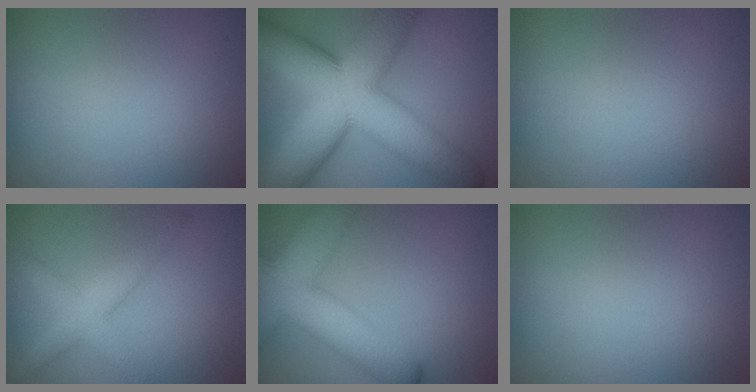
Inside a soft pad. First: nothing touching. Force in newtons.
{"total": 15.5, "press": 15.5, "slide": 0.1}
{"total": 0.0}
{"total": 3.7, "press": 3.7, "slide": 0.1}
{"total": 11.2, "press": 11.2, "slide": 0.6}
{"total": 0.0}